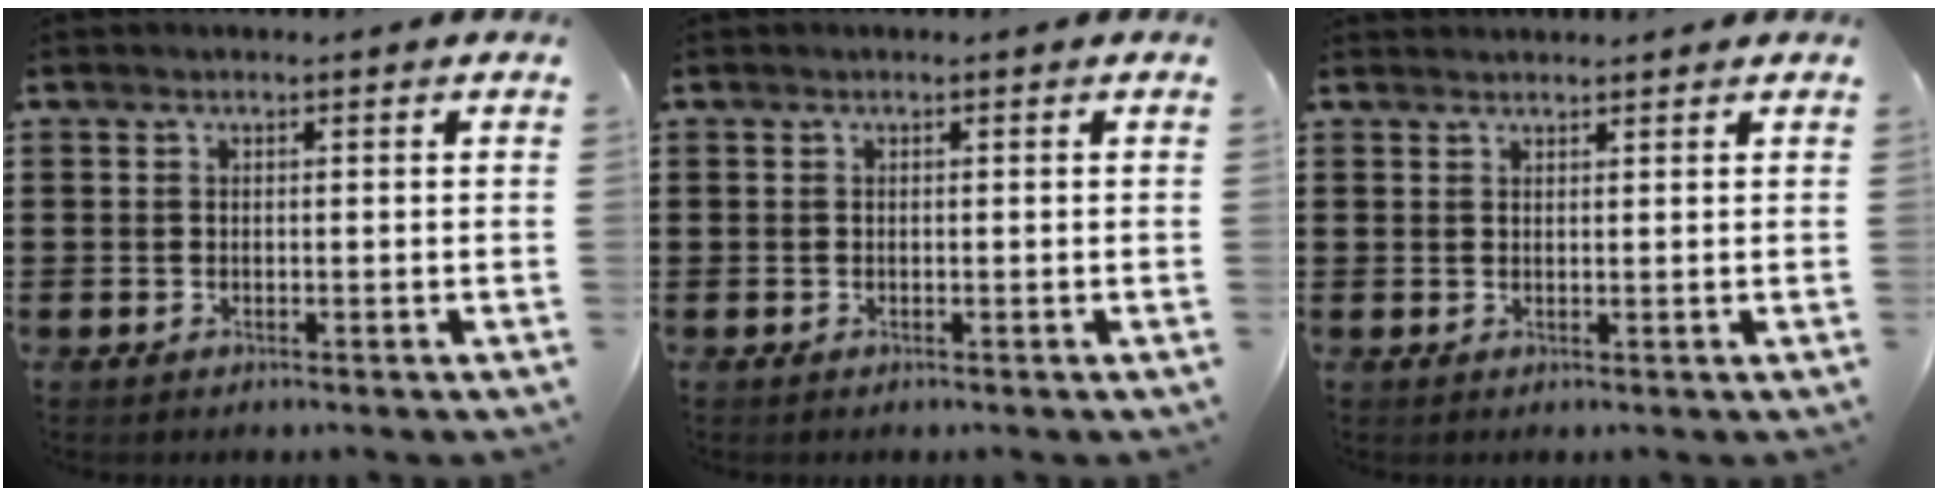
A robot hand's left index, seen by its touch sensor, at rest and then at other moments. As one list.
[{"total": 0.0}, {"total": 1.2, "force": [1.2, 0.1, 0.0], "torque": [-0.002, 0.000, 0.023]}]